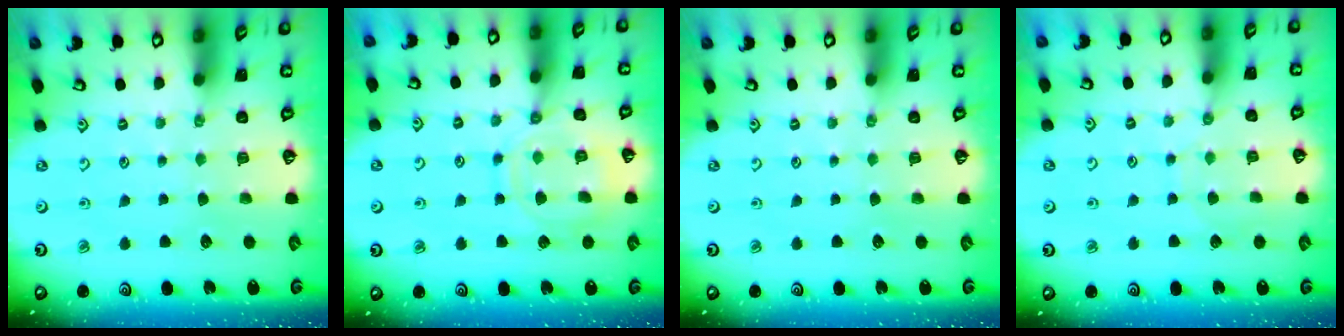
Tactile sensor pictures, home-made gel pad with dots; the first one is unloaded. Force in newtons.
{"total": 11.0, "press": 11.0, "slide": 0.9}
{"total": 0.0}
{"total": 5.6, "press": 5.6, "slide": 0.5}